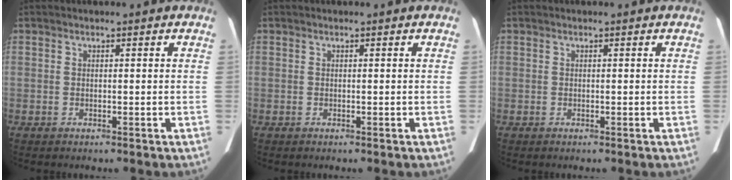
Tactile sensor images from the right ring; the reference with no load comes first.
{"total": 0.0}
{"total": 0.0}